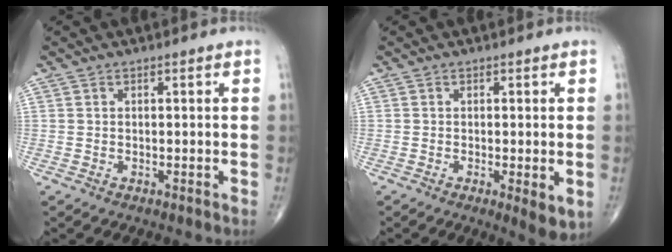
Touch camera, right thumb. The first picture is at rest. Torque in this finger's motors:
{"motor_torque": [-0.13, 0.33, -0.05, -0.15, 0.00]}